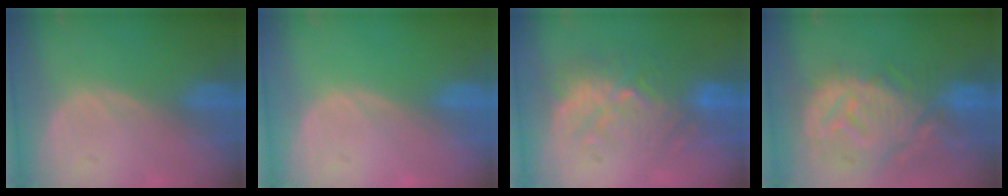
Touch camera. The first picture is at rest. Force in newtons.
{"total": 0.0}
{"total": 9.0, "press": 8.9, "slide": 1.6}
{"total": 12.8, "press": 11.2, "slide": 6.1}